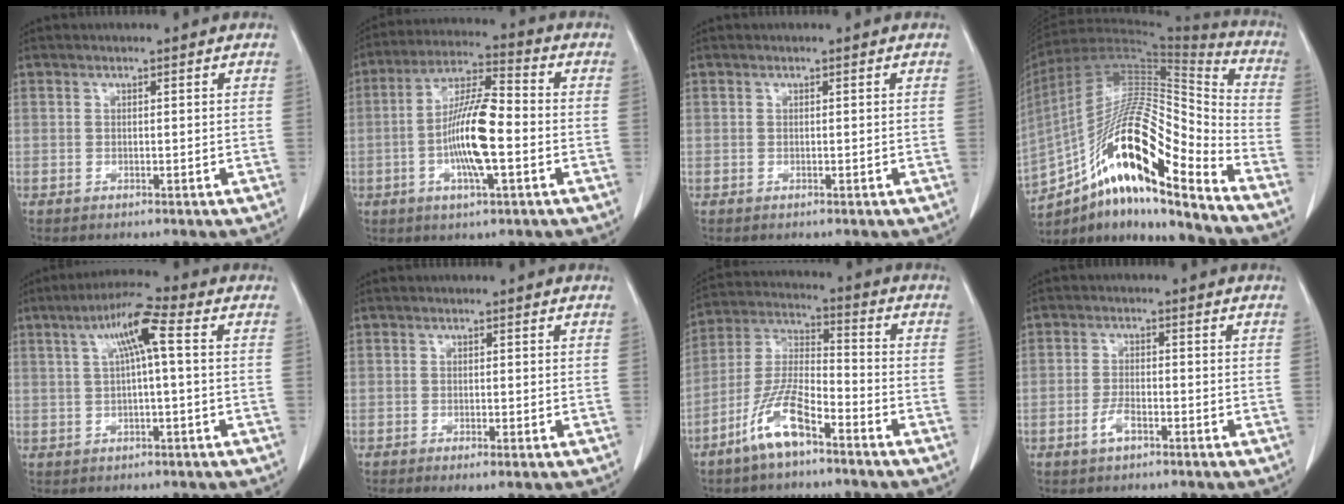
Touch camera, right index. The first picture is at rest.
{"total": 11.6, "force": [-2.3, 1.9, 11.3], "torque": [-0.214, 0.006, -0.044]}
{"total": 0.0}
{"total": 23.0, "force": [-13.8, 3.4, 18.0], "torque": [-0.327, 0.009, -0.243]}
{"total": 6.9, "force": [1.7, 0.6, 6.7], "torque": [-0.123, 0.024, 0.028]}
{"total": 1.5, "force": [-0.7, 0.2, 1.3], "torque": [-0.020, -0.002, -0.010]}
{"total": 10.1, "force": [-6.4, 2.4, 7.5], "torque": [-0.162, -0.004, -0.129]}
{"total": 2.8, "force": [-1.7, 1.0, 2.1], "torque": [-0.041, 0.003, -0.034]}